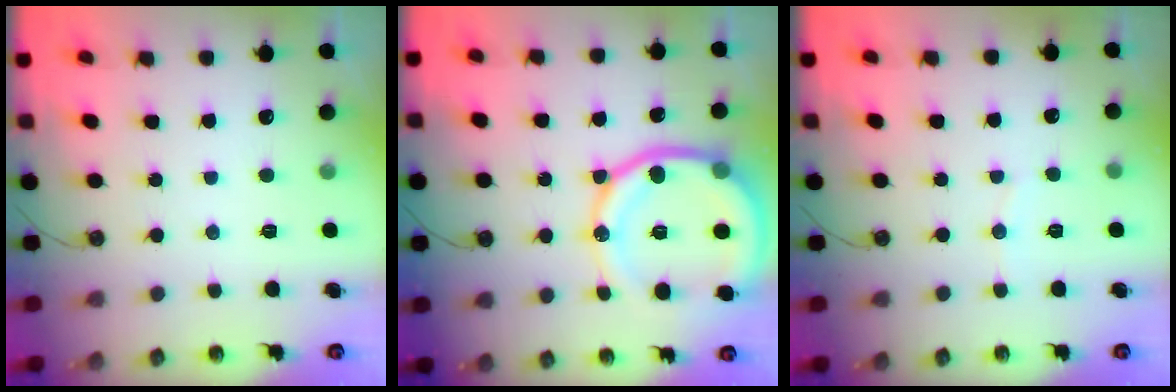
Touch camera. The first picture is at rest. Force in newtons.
{"total": 17.7, "press": 17.6, "slide": 2.0}
{"total": 3.8, "press": 3.8, "slide": 0.5}